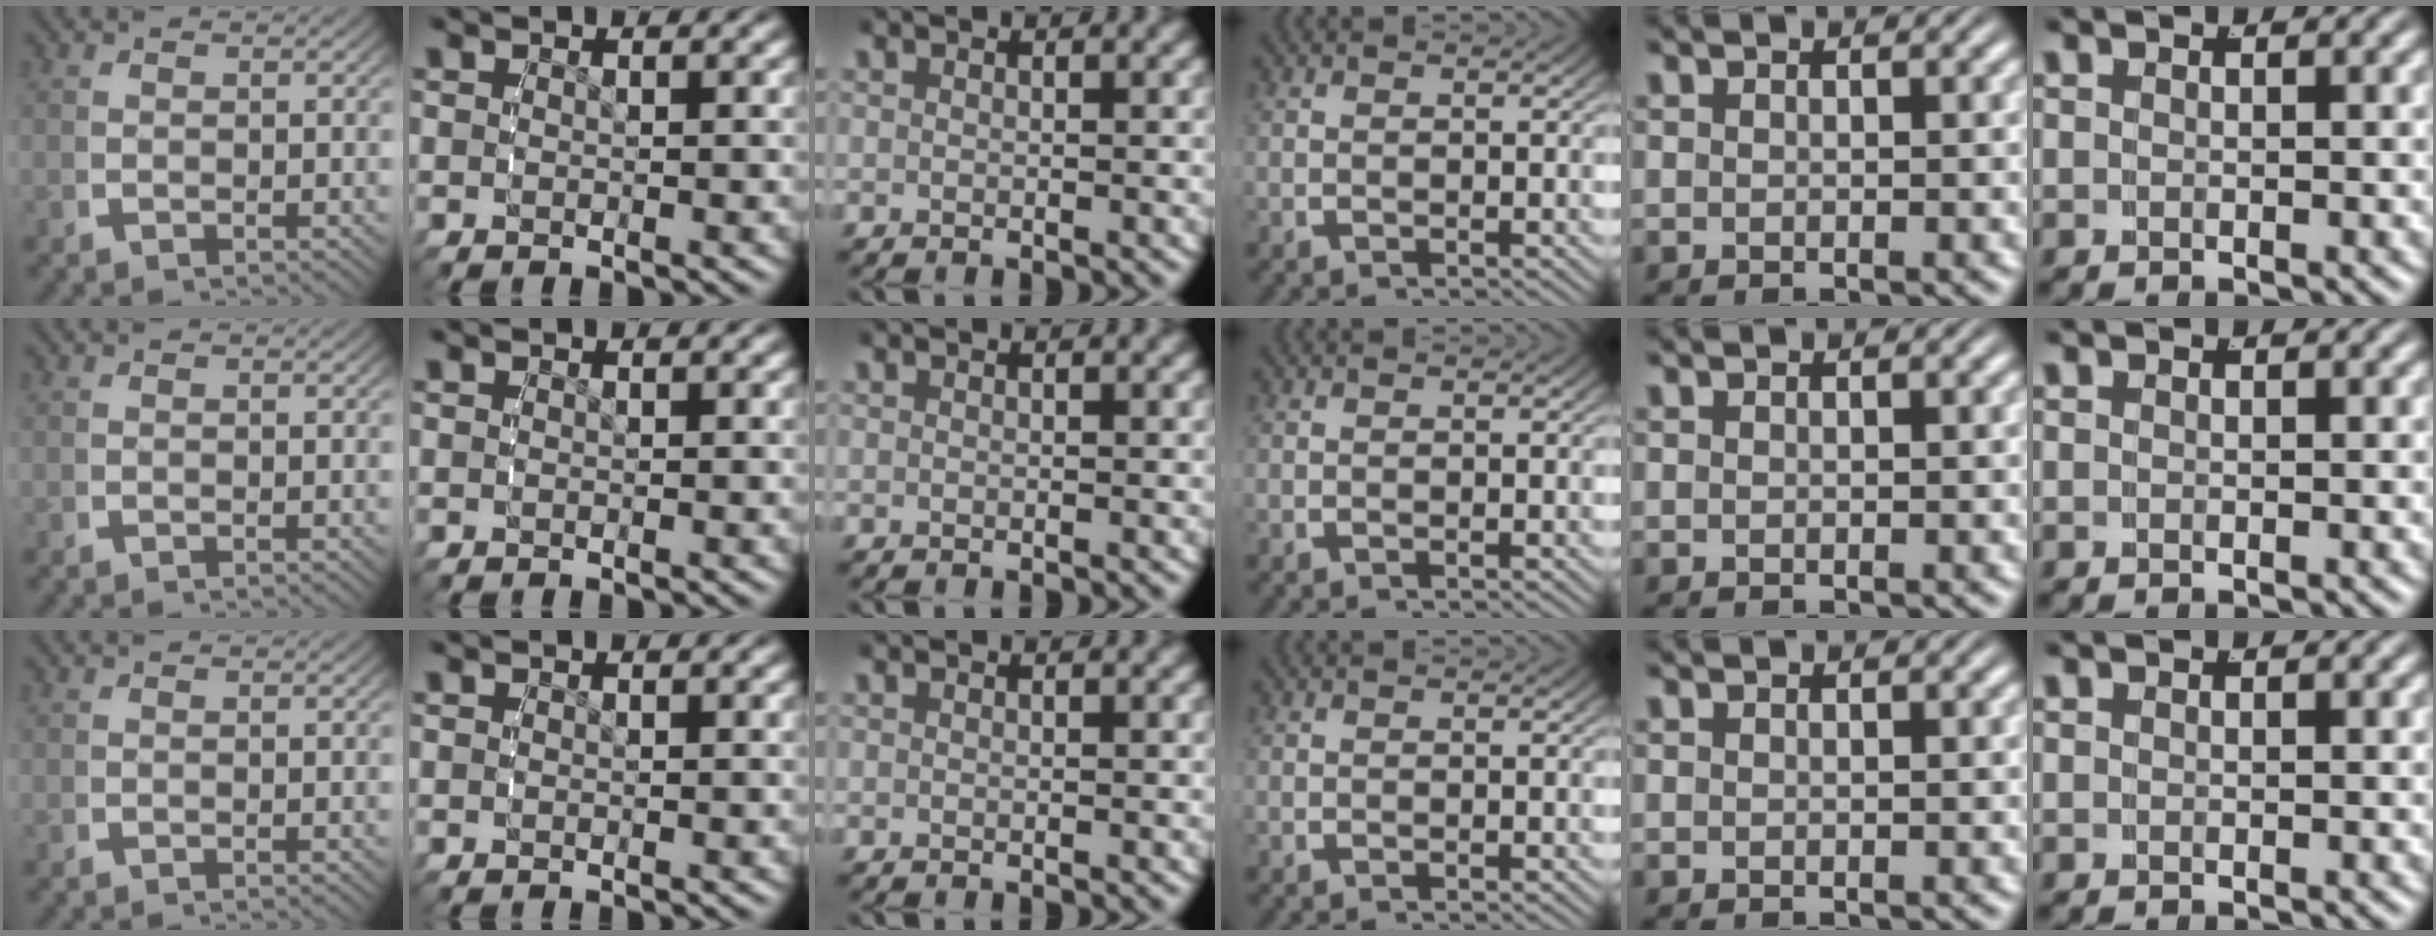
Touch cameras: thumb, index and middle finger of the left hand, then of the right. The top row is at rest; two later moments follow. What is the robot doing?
{"motion": "reach", "object": "pen bag"}